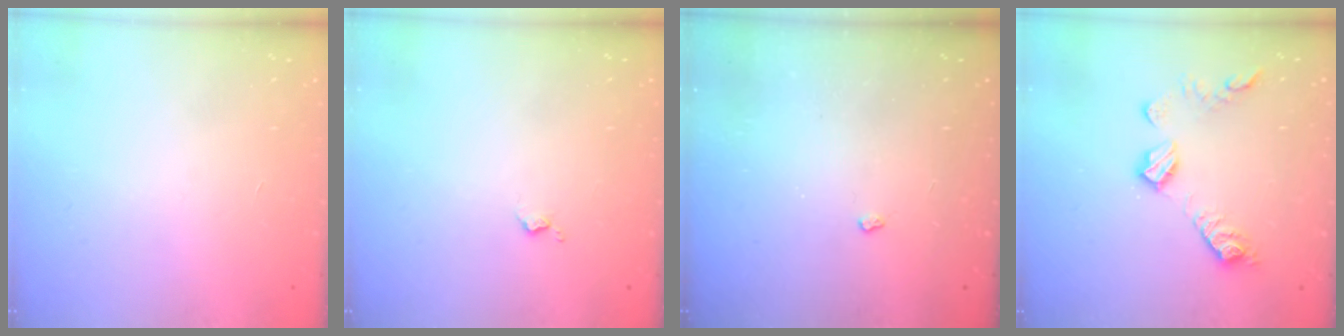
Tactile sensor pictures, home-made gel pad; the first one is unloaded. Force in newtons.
{"total": 3.1, "press": 3.0, "slide": 0.6}
{"total": 2.5, "press": 2.4, "slide": 0.5}
{"total": 11.0, "press": 11.0, "slide": 0.3}